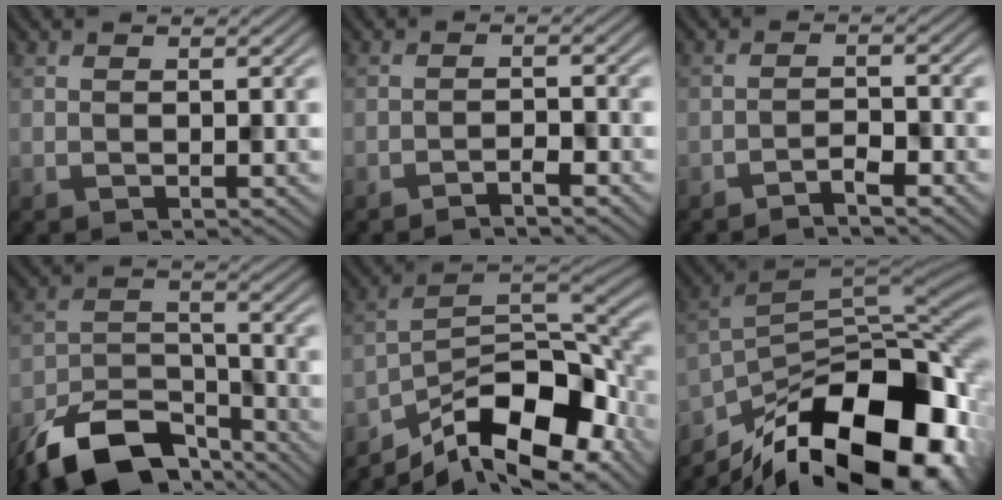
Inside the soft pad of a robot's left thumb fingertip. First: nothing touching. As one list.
[{"total": 2.0, "force": [-1.7, 0.2, 1.1], "torque": [-0.015, 0.005, -0.034]}, {"total": 2.4, "force": [-2.0, 0.3, 1.3], "torque": [-0.023, 0.006, -0.041]}, {"total": 13.0, "force": [-9.7, 5.6, 6.7], "torque": [-0.131, -0.009, -0.179]}, {"total": 14.0, "force": [-9.6, 5.3, 8.7], "torque": [-0.141, -0.005, -0.169]}, {"total": 17.4, "force": [-10.8, 8.0, 11.0], "torque": [-0.196, -0.028, -0.171]}]